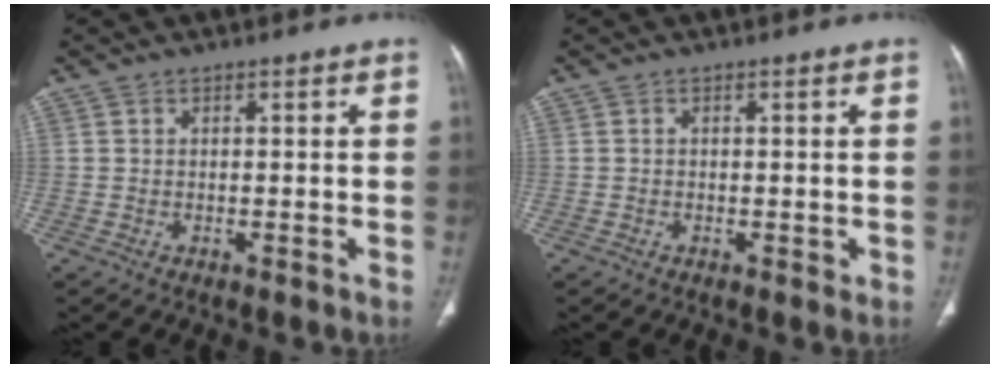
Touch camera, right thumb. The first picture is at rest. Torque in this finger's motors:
{"motor_torque": [-0.16, 0.00, -0.29, 0.10, -0.03]}